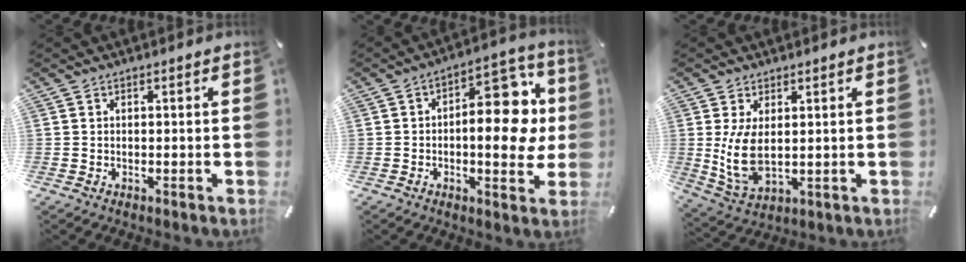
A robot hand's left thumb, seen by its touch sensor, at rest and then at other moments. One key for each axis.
{"total": 17.5, "fx": 1.5, "fy": 9.1, "fz": 14.9, "tx": -0.181, "ty": -0.018, "tz": 0.024}
{"total": 8.6, "fx": 1.2, "fy": 4.6, "fz": 7.1, "tx": -0.175, "ty": -0.019, "tz": 0.023}